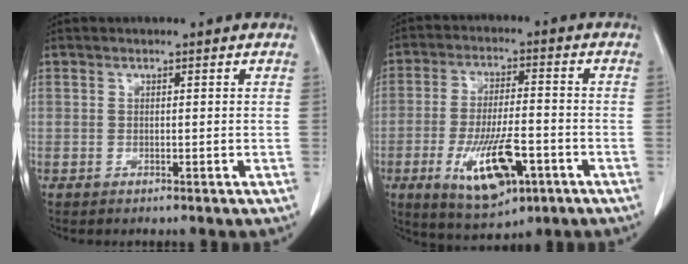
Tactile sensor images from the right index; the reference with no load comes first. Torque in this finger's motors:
{"motor_torque": [1.21, -0.93, 0.34, 0.13]}